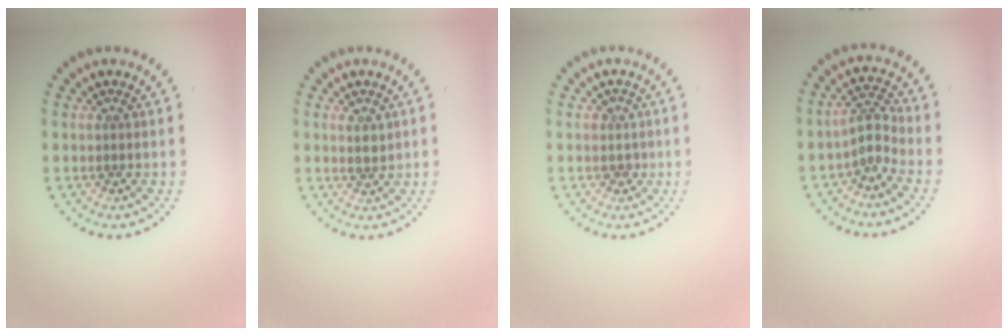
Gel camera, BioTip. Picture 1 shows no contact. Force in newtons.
{"total": 1.3, "press": 1.1, "slide": 0.6}
{"total": 1.1, "press": 0.9, "slide": 0.5}
{"total": 2.2, "press": 1.5, "slide": 1.7}